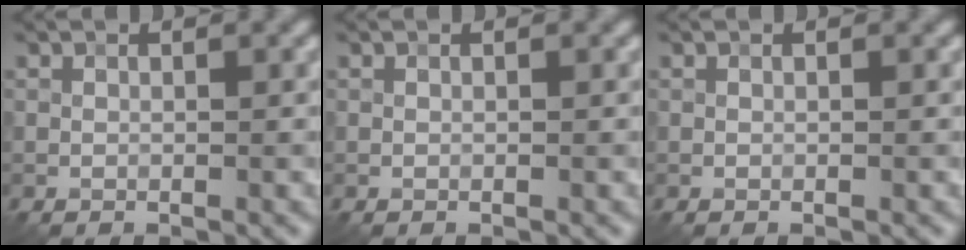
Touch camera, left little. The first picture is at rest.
{"total": 0.0}
{"total": 0.0}